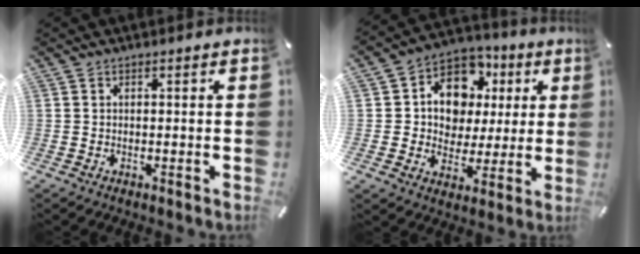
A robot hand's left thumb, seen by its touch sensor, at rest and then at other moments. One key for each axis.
{"total": 11.1, "fx": 3.0, "fy": 9.9, "fz": 3.8, "tx": -0.070, "ty": -0.020, "tz": 0.061}